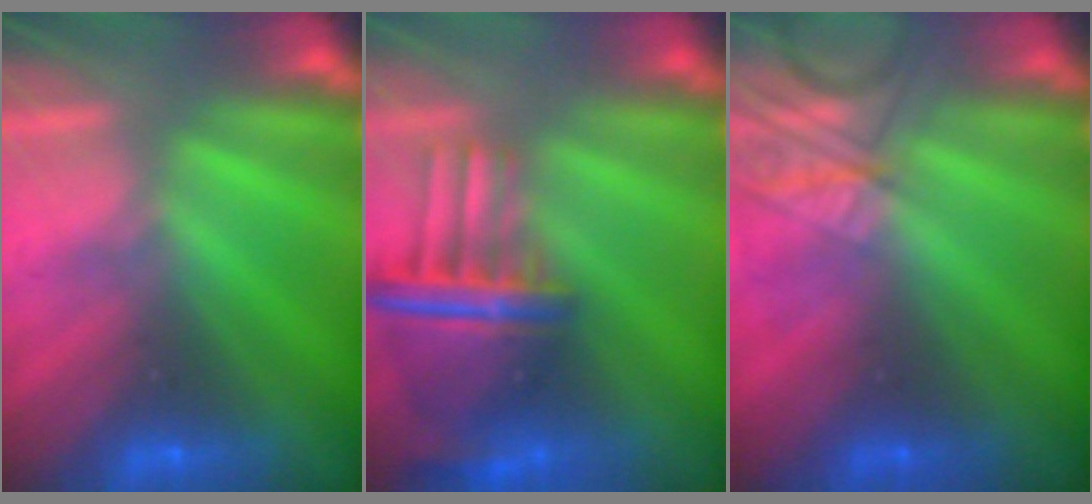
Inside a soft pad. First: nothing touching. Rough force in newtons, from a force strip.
{"total": 7.8}
{"total": 2.3}